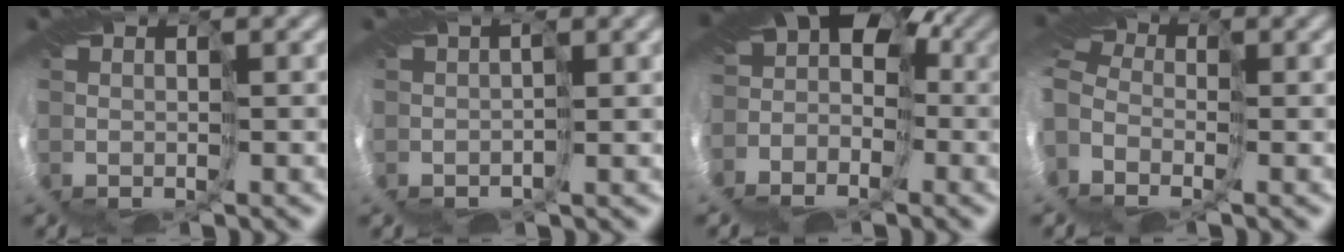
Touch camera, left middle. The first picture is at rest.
{"total": 2.3, "force": [0.9, 1.1, 1.9], "torque": [-0.024, 0.013, 0.012]}
{"total": 11.1, "force": [-3.5, 8.2, 6.6], "torque": [-0.115, 0.009, -0.069]}
{"total": 6.9, "force": [-1.0, 4.6, 5.1], "torque": [-0.109, 0.008, -0.024]}